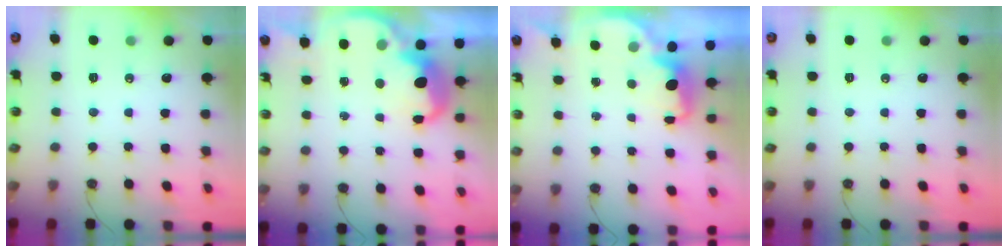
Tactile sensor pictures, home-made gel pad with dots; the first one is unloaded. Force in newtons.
{"total": 4.8, "press": 4.7, "slide": 0.7}
{"total": 1.7, "press": 1.5, "slide": 0.7}
{"total": 0.0}